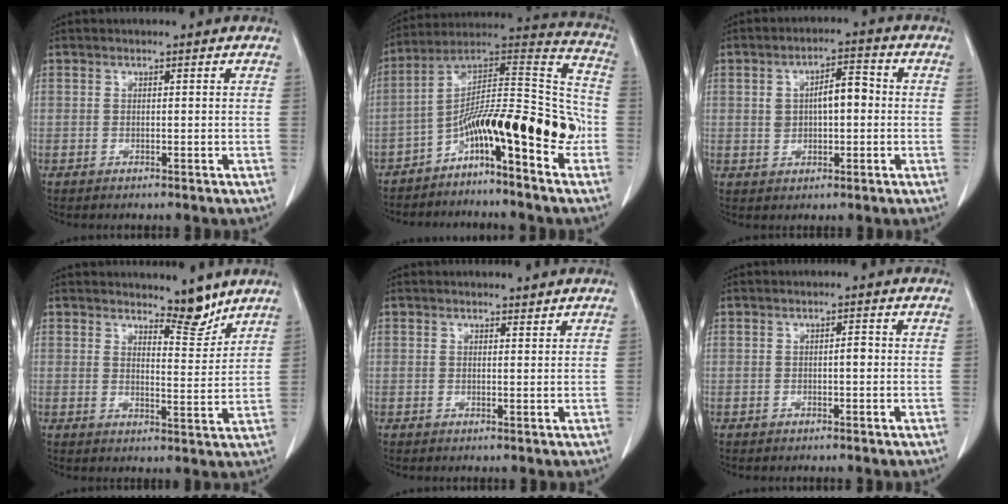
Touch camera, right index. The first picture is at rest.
{"total": 17.0, "force": [-7.4, 2.5, 15.1], "torque": [-0.233, 0.048, -0.117]}
{"total": 6.2, "force": [0.5, 2.8, 5.4], "torque": [-0.093, 0.026, 0.011]}
{"total": 4.8, "force": [4.3, 1.0, 1.7], "torque": [-0.019, -0.018, 0.065]}
{"total": 0.9, "force": [0.9, 0.2, 0.1], "torque": [-0.005, -0.001, 0.015]}
{"total": 1.0, "force": [-0.2, 0.3, 1.0], "torque": [-0.011, 0.005, -0.002]}